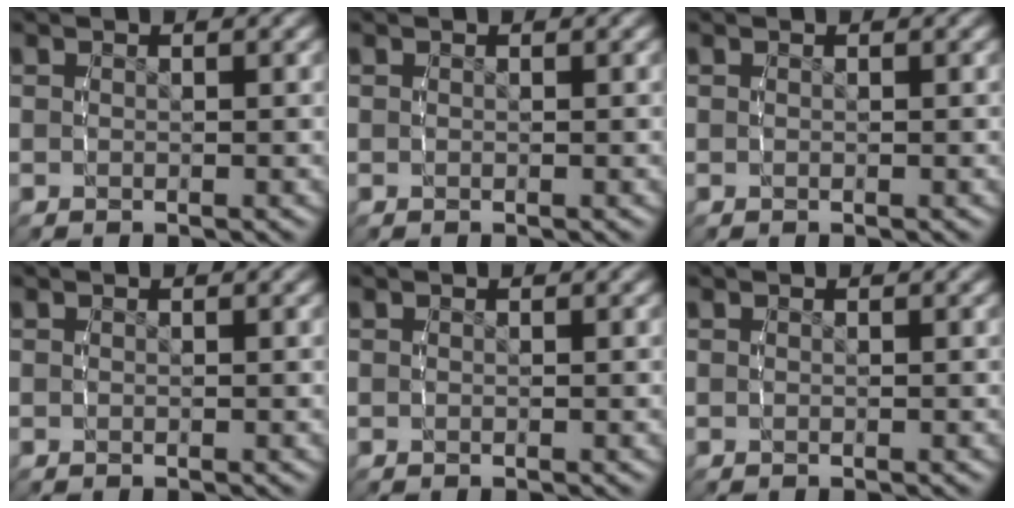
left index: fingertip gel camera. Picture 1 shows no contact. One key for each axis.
{"total": 0.0}
{"total": 0.0}
{"total": 0.0}
{"total": 0.0}
{"total": 0.0}